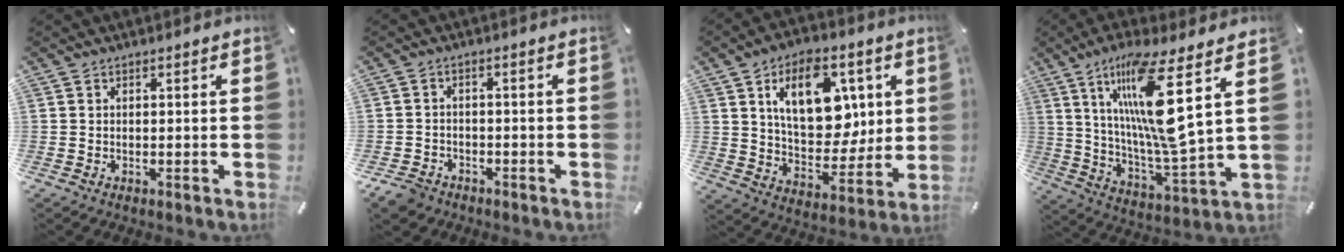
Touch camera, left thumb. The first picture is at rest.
{"total": 3.9, "force": [-2.7, 2.6, 1.0], "torque": [-0.034, 0.010, -0.058]}
{"total": 17.0, "force": [6.3, 11.0, 11.3], "torque": [-0.169, -0.012, 0.112]}
{"total": 18.1, "force": [7.8, 2.0, 16.2], "torque": [-0.354, -0.048, 0.101]}